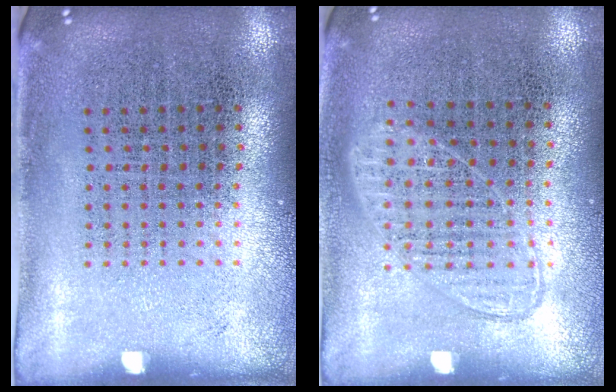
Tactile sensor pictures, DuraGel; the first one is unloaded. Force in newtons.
{"total": 0.9, "press": 0.9, "slide": 0.3}